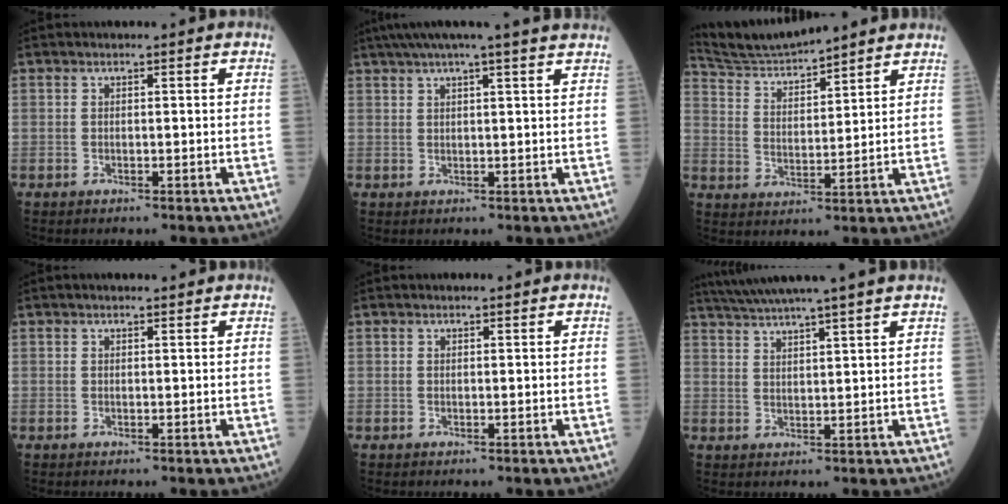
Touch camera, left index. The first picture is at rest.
{"total": 12.0, "force": [10.1, -0.6, 6.5], "torque": [-0.108, 0.036, 0.124]}
{"total": 10.7, "force": [10.4, 0.4, 2.8], "torque": [-0.068, 0.029, 0.192]}
{"total": 0.9, "force": [0.9, 0.2, 0.1], "torque": [-0.010, 0.003, 0.013]}
{"total": 0.0}
{"total": 11.1, "force": [9.7, -1.7, 5.2], "torque": [-0.094, 0.020, 0.143]}